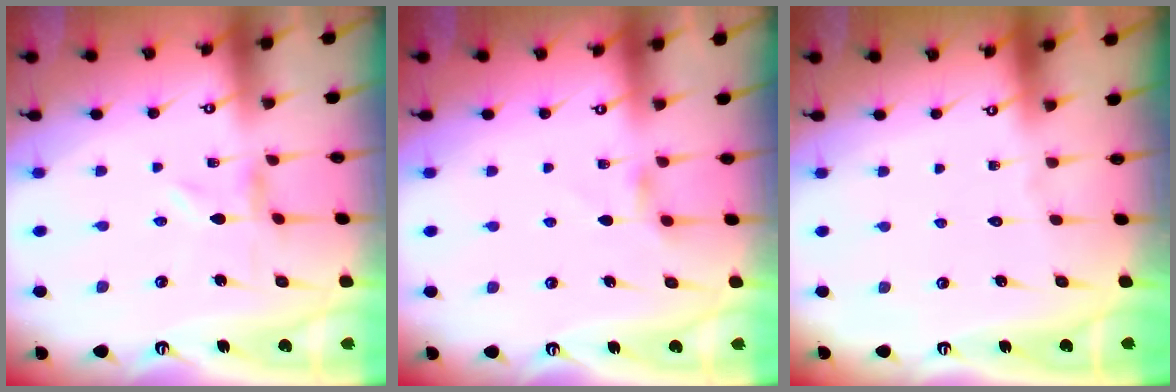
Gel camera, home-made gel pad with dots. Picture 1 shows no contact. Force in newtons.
{"total": 3.2, "press": 3.2, "slide": 0.6}
{"total": 1.7, "press": 1.7, "slide": 0.2}